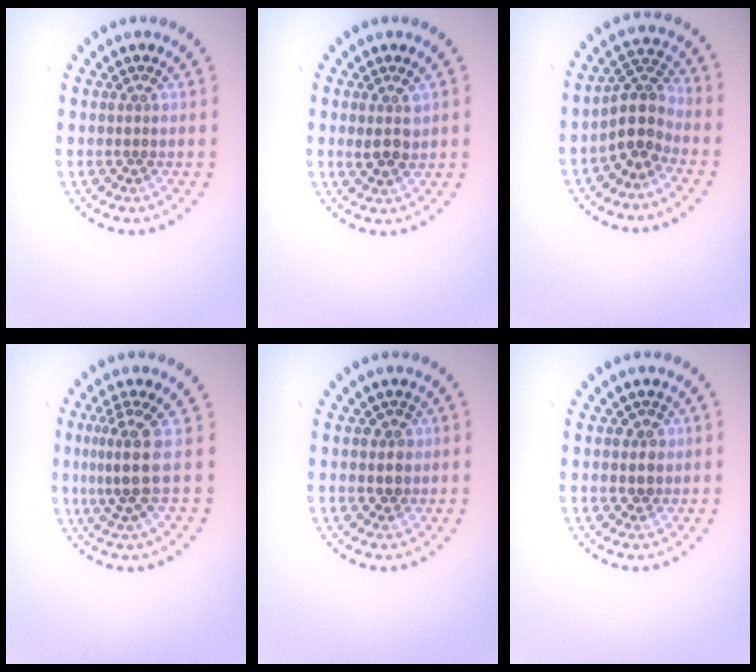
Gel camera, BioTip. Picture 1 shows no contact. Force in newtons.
{"total": 2.0, "press": 1.8, "slide": 0.7}
{"total": 3.5, "press": 2.7, "slide": 2.2}
{"total": 3.3, "press": 2.5, "slide": 2.2}
{"total": 1.8, "press": 1.7, "slide": 0.7}
{"total": 1.8, "press": 1.7, "slide": 0.7}